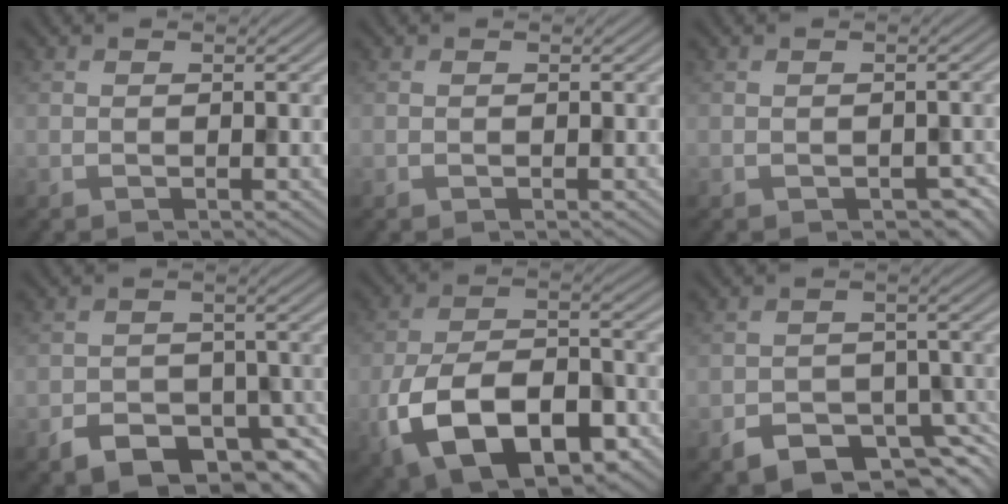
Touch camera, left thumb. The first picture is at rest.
{"total": 0.0}
{"total": 1.5, "force": [-0.9, 1.0, 0.7], "torque": [-0.017, -0.011, -0.008]}
{"total": 7.1, "force": [-5.1, 3.8, 3.2], "torque": [-0.044, -0.016, -0.083]}
{"total": 14.3, "force": [-6.8, 7.6, 10.0], "torque": [-0.215, -0.023, -0.123]}
{"total": 6.5, "force": [-4.6, 3.4, 3.0], "torque": [-0.043, -0.010, -0.079]}